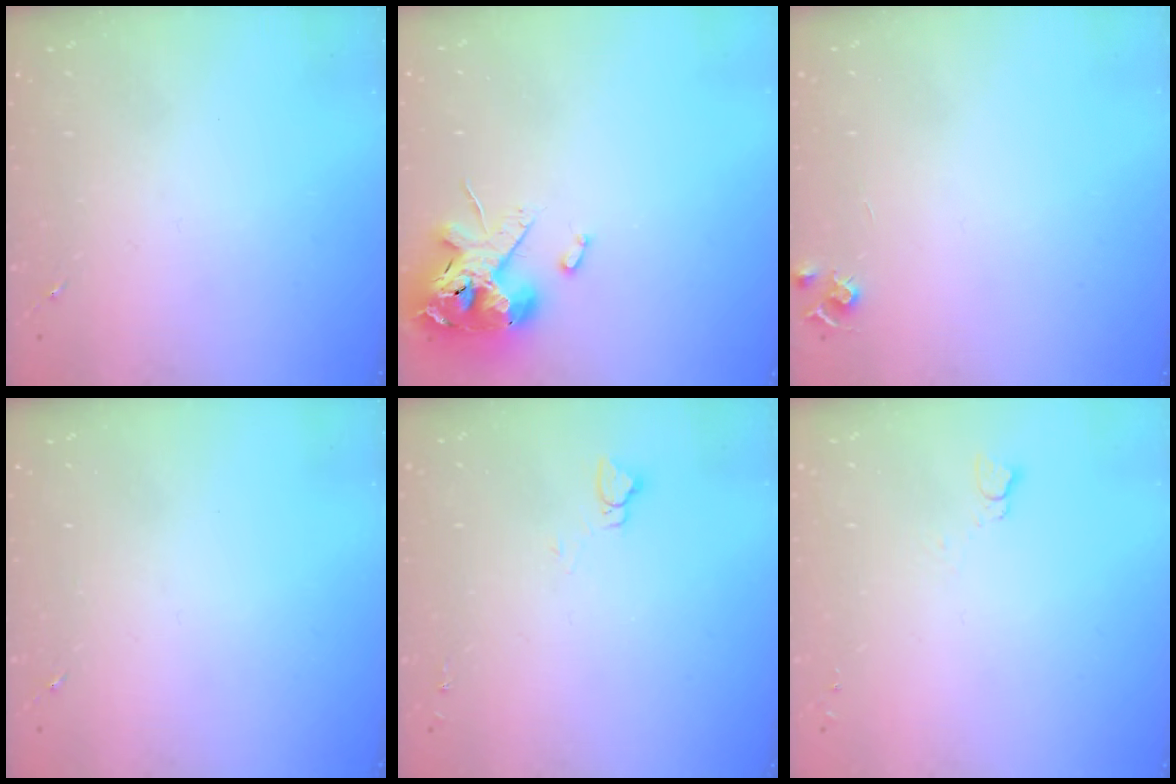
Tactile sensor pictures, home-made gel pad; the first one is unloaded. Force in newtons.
{"total": 14.4, "press": 14.3, "slide": 2.2}
{"total": 5.2, "press": 5.2, "slide": 0.7}
{"total": 0.0}
{"total": 4.0, "press": 4.0, "slide": 0.4}
{"total": 2.7, "press": 2.7, "slide": 0.3}